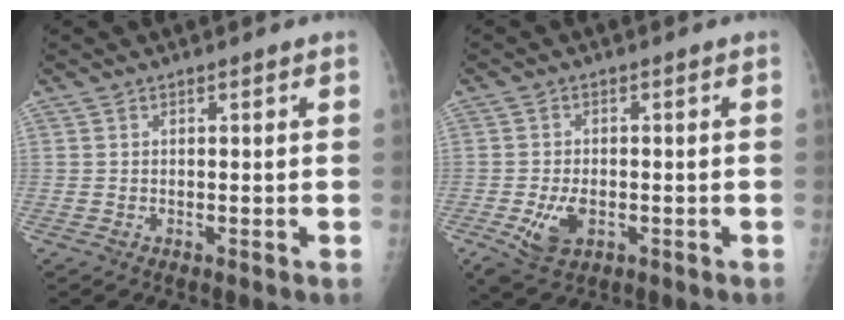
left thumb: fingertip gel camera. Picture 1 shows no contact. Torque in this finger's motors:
{"motor_torque": [-0.08, 1.70, 0.02, 0.05, 0.12]}